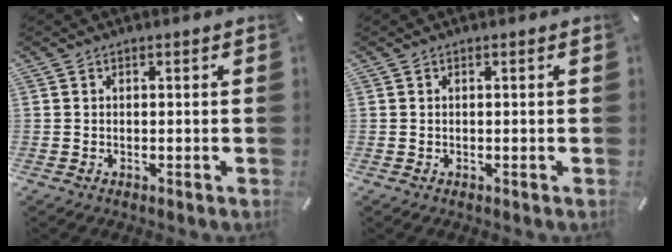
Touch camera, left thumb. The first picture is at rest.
{"total": 0.0}